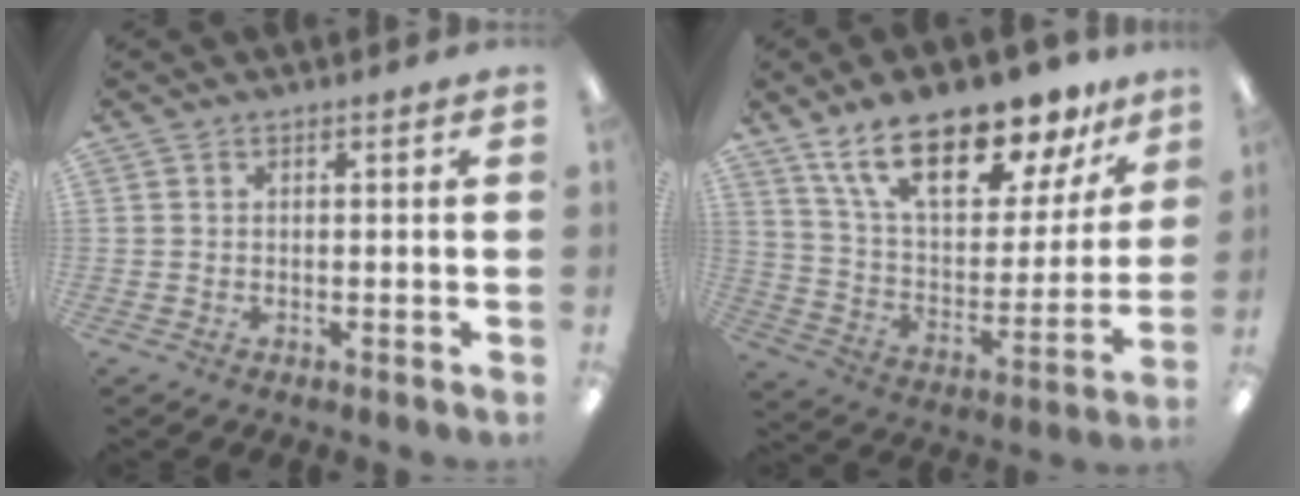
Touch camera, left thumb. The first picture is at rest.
{"total": 22.3, "force": [16.4, 8.3, 12.6], "torque": [-0.221, -0.099, 0.285]}